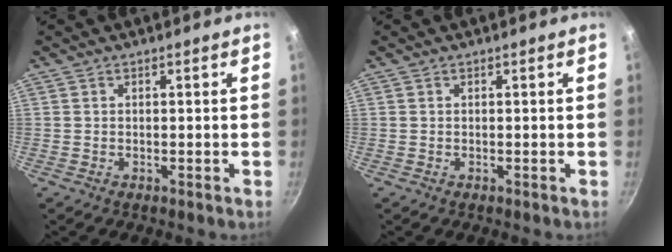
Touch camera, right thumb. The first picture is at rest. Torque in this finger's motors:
{"motor_torque": [0.01, 0.00, -0.03, 0.03, 0.01]}